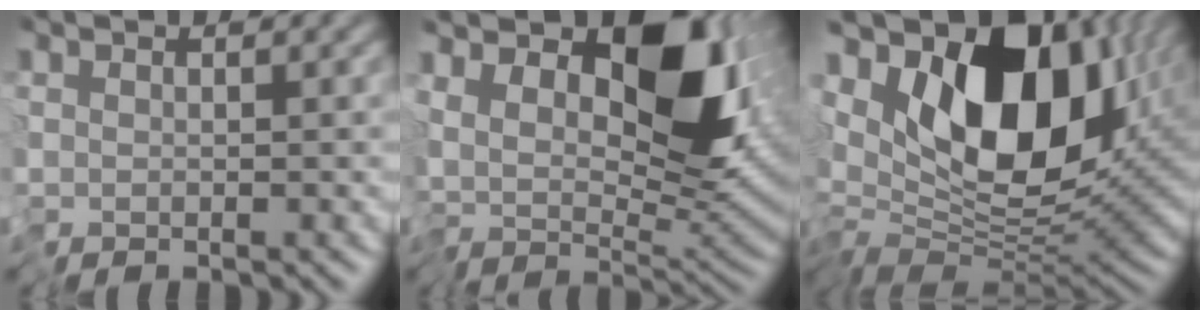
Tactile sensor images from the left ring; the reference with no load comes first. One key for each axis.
{"total": 12.6, "fx": 3.4, "fy": 6.9, "fz": 9.9, "tx": -0.163, "ty": -0.001, "tz": 0.051}
{"total": 13.9, "fx": 3.2, "fy": 7.7, "fz": 11.2, "tx": -0.167, "ty": 0.010, "tz": 0.035}